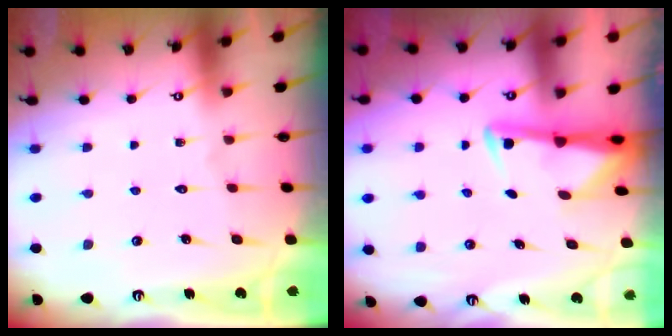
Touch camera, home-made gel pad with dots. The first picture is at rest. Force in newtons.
{"total": 3.0, "press": 2.9, "slide": 0.6}